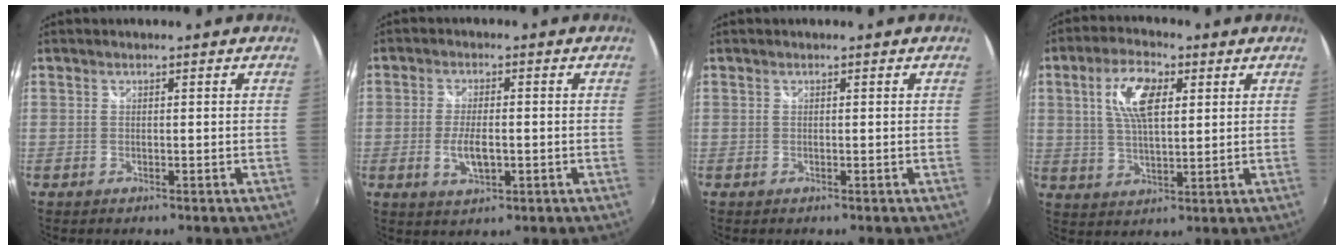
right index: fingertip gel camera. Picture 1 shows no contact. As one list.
[{"total": 5.2, "force": [-1.2, 2.1, 4.6], "torque": [-0.093, -0.007, -0.019]}, {"total": 0.0}, {"total": 9.2, "force": [2.9, 4.1, 7.7], "torque": [-0.148, 0.013, 0.055]}]